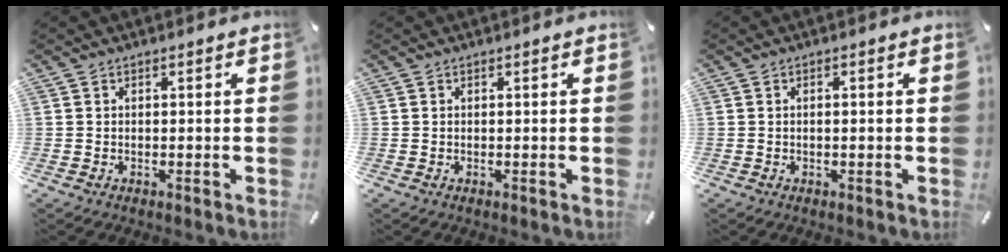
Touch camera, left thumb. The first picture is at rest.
{"total": 0.0}
{"total": 0.8, "force": [-0.2, 0.2, 0.7], "torque": [-0.012, -0.001, -0.003]}